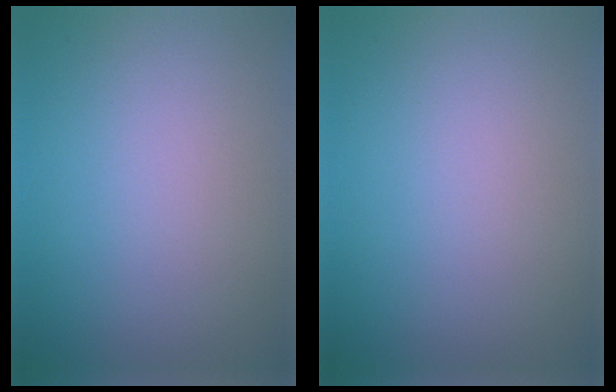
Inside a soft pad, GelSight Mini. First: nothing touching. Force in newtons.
{"total": 0.0}